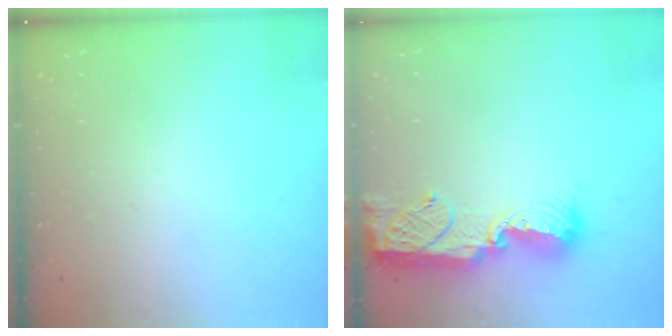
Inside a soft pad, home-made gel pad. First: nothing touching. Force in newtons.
{"total": 11.0, "press": 11.0, "slide": 0.6}